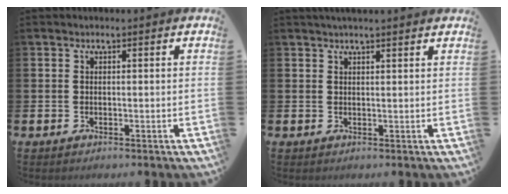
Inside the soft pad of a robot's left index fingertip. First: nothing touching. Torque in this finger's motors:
{"motor_torque": [0.86, -1.13, 0.51, 0.03]}